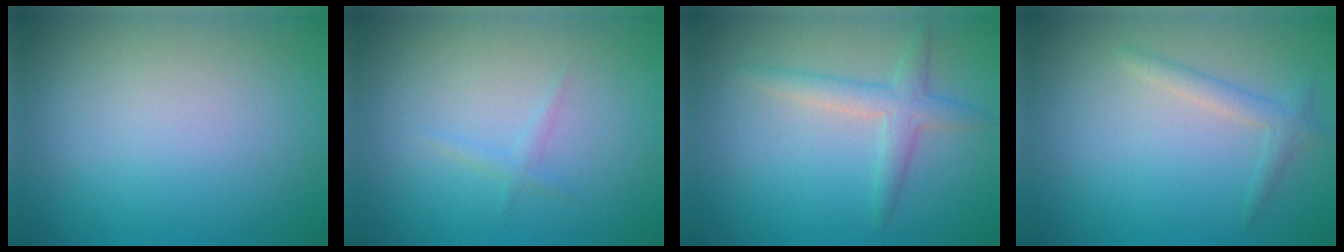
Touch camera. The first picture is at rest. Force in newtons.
{"total": 0.8, "press": 0.8, "slide": 0.0}
{"total": 2.5, "press": 2.5, "slide": 0.1}
{"total": 1.5, "press": 1.5, "slide": 0.0}